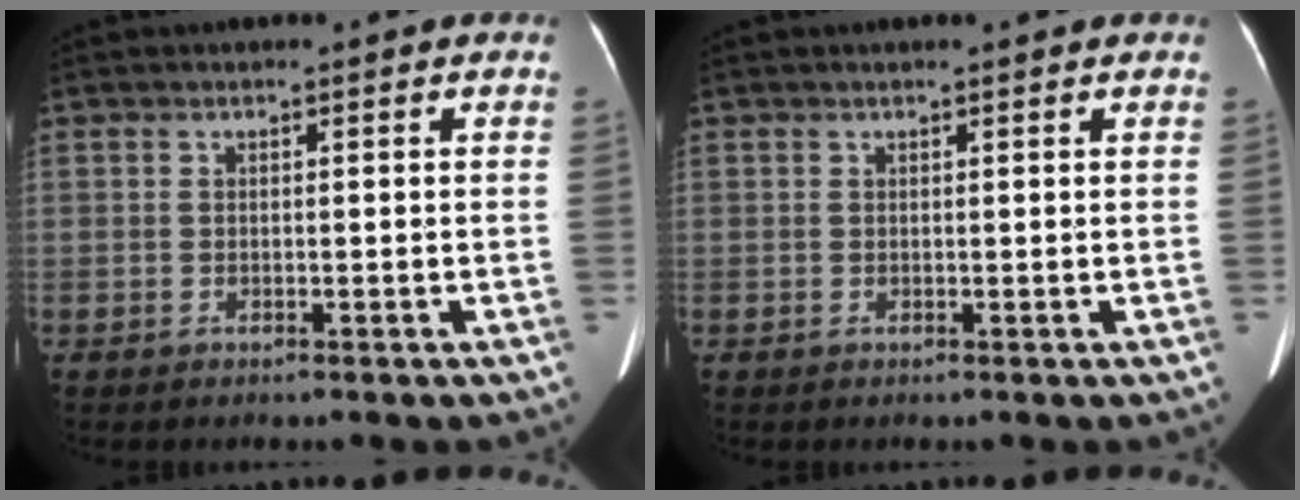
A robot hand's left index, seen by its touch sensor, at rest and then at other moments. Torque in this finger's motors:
{"motor_torque": [-0.13, 0.21, -0.44, -0.05]}